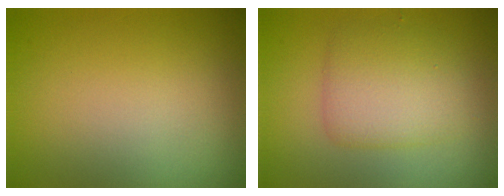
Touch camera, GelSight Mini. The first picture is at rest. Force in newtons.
{"total": 3.8, "press": 3.8, "slide": 0.2}